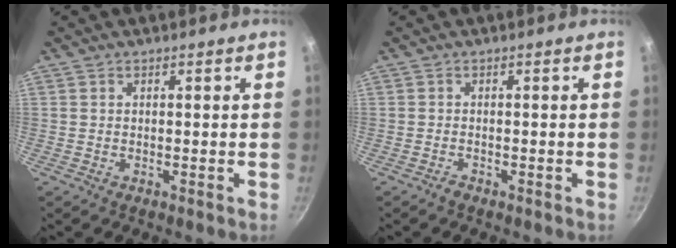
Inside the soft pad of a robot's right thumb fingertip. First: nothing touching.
{"total": 0.8, "force": [-0.7, 0.3, 0.2], "torque": [-0.007, 0.009, -0.012]}